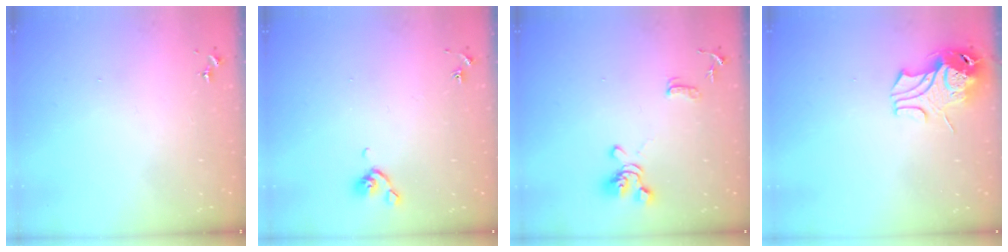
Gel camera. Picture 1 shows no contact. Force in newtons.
{"total": 4.8, "press": 4.6, "slide": 1.0}
{"total": 11.5, "press": 11.4, "slide": 1.6}
{"total": 9.7, "press": 9.6, "slide": 1.4}